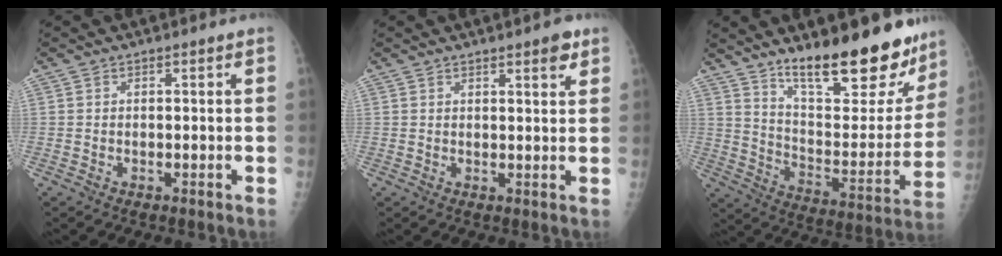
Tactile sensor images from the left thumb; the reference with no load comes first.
{"total": 4.7, "force": [2.9, 1.3, 3.5], "torque": [-0.036, -0.014, 0.035]}
{"total": 24.5, "force": [18.2, 7.7, 14.5], "torque": [-0.166, -0.106, 0.274]}